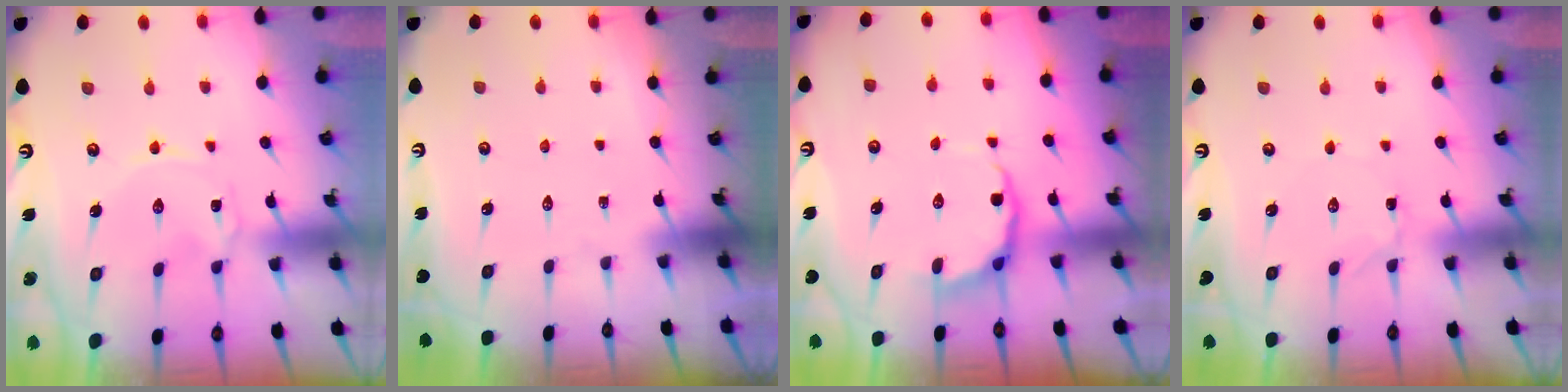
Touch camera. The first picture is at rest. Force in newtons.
{"total": 0.0}
{"total": 7.5, "press": 6.9, "slide": 2.9}
{"total": 1.6, "press": 1.6, "slide": 0.2}